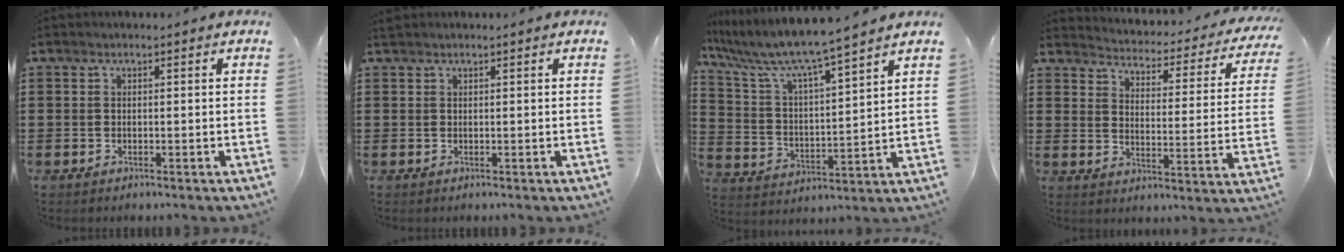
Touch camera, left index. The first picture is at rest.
{"total": 0.5, "force": [0.5, 0.2, 0.1], "torque": [-0.004, 0.002, 0.009]}
{"total": 7.4, "force": [6.6, -0.3, 3.3], "torque": [-0.095, -0.044, 0.106]}
{"total": 2.6, "force": [2.6, 0.0, 0.3], "torque": [-0.027, -0.031, 0.036]}